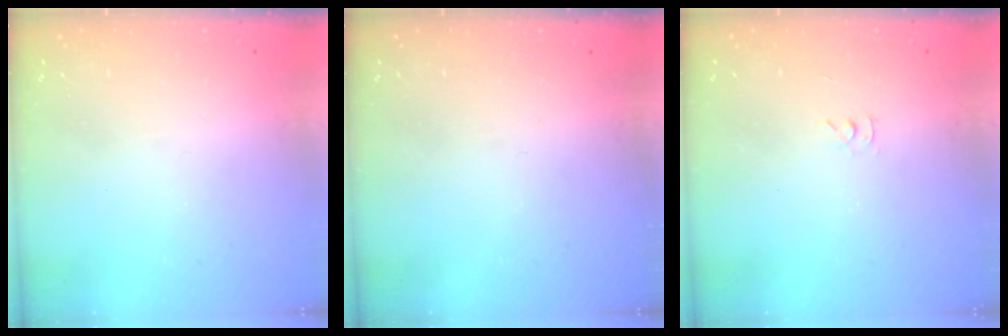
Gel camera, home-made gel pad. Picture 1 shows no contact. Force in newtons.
{"total": 0.0}
{"total": 2.8, "press": 2.8, "slide": 0.4}